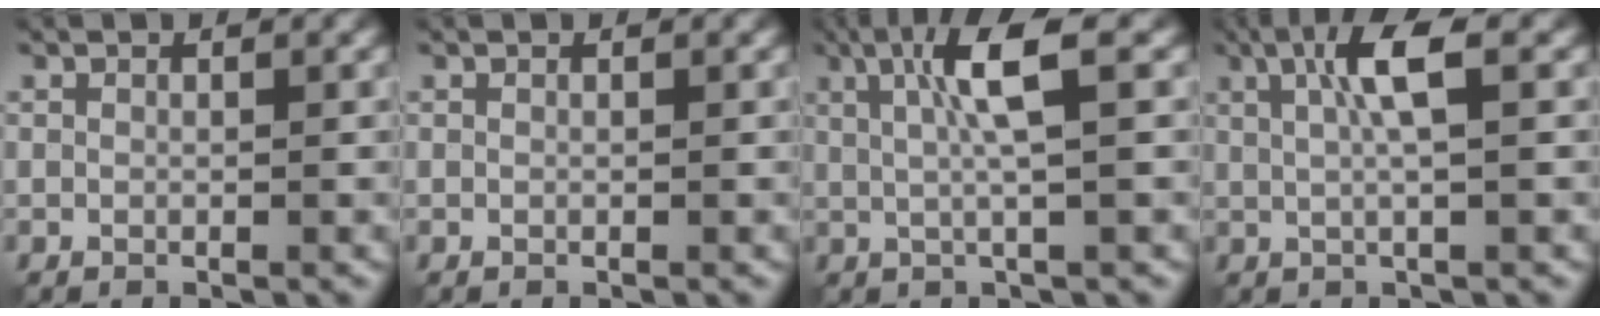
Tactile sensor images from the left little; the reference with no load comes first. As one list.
[{"total": 0.0}, {"total": 5.0, "force": [0.8, 0.6, 4.9], "torque": [-0.098, 0.006, 0.017]}, {"total": 4.5, "force": [0.7, 0.8, 4.3], "torque": [-0.085, 0.007, 0.013]}]